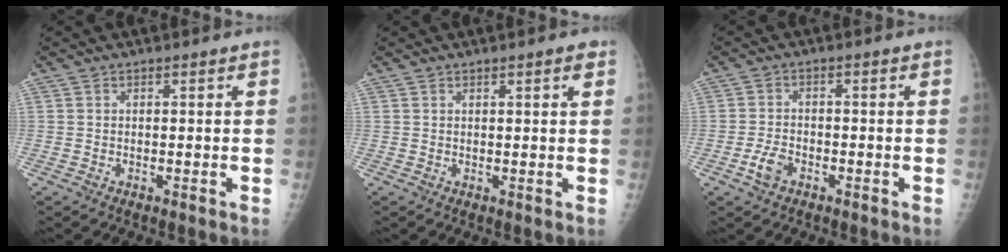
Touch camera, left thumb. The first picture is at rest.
{"total": 1.7, "force": [1.0, 0.3, 1.3], "torque": [-0.017, -0.003, 0.012]}
{"total": 3.7, "force": [-2.0, 2.2, 2.2], "torque": [-0.044, 0.011, -0.037]}